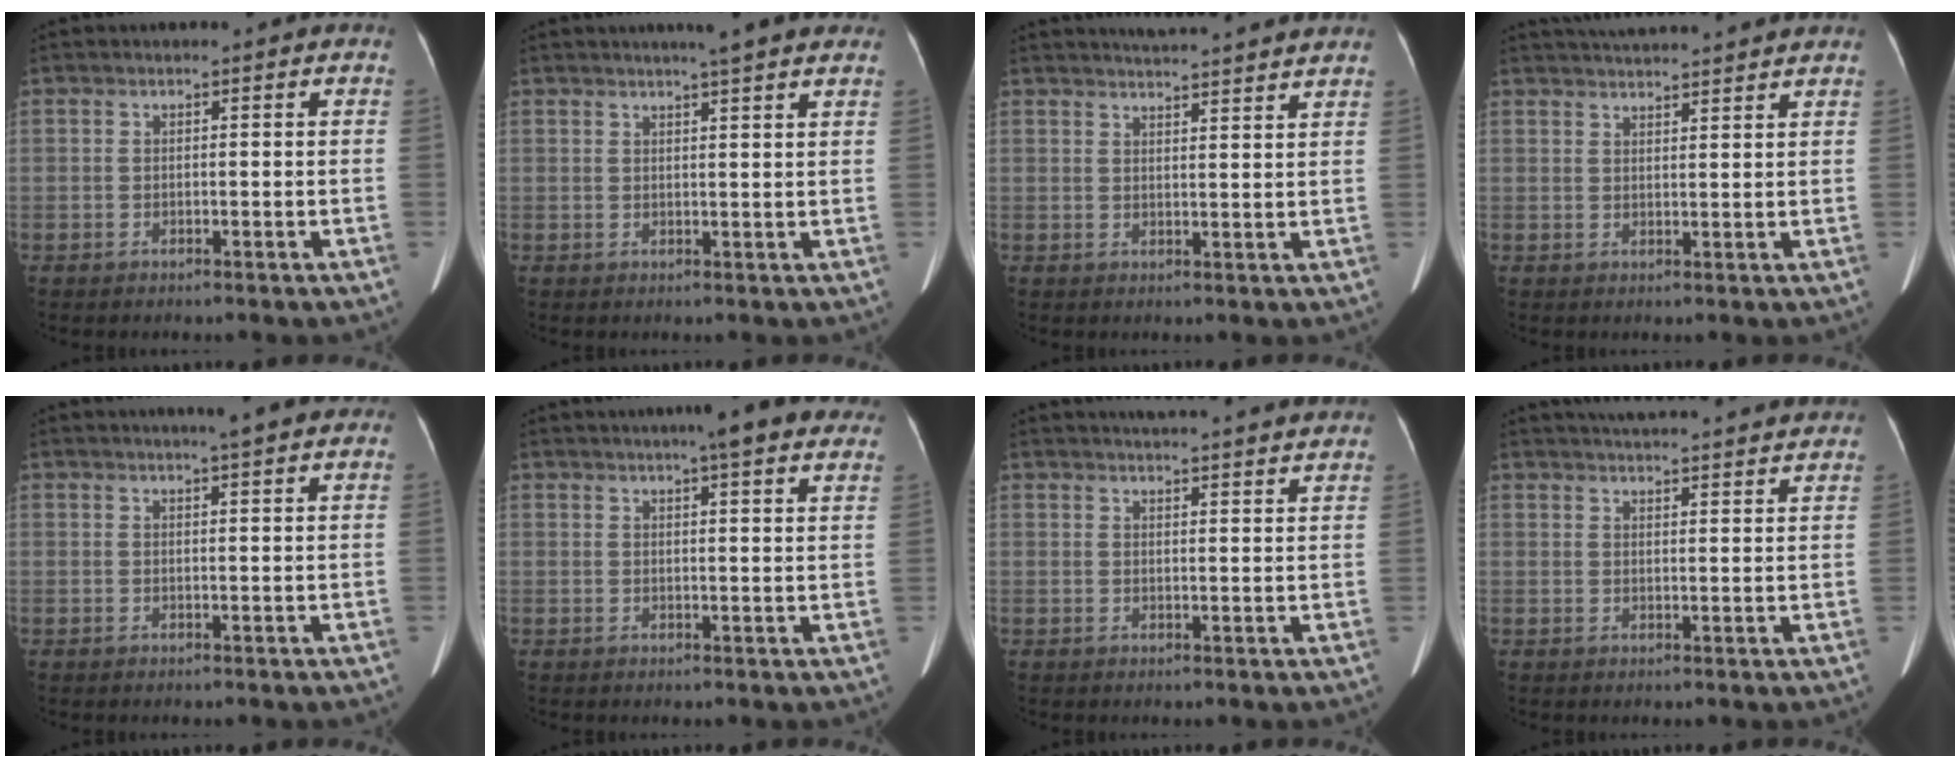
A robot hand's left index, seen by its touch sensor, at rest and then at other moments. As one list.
[{"total": 6.2, "force": [5.2, -0.1, 3.3], "torque": [-0.047, 0.015, 0.061]}, {"total": 11.7, "force": [10.9, 0.3, 4.2], "torque": [-0.060, 0.016, 0.132]}, {"total": 11.1, "force": [10.4, 0.5, 3.8], "torque": [-0.061, 0.030, 0.141]}, {"total": 4.1, "force": [3.4, -0.1, 2.2], "torque": [-0.031, 0.011, 0.043]}, {"total": 9.6, "force": [7.6, 0.9, 5.8], "torque": [-0.065, 0.016, 0.082]}, {"total": 14.7, "force": [13.6, 1.0, 5.3], "torque": [-0.069, 0.016, 0.164]}, {"total": 17.7, "force": [16.5, 1.6, 6.1], "torque": [-0.085, 0.024, 0.210]}]